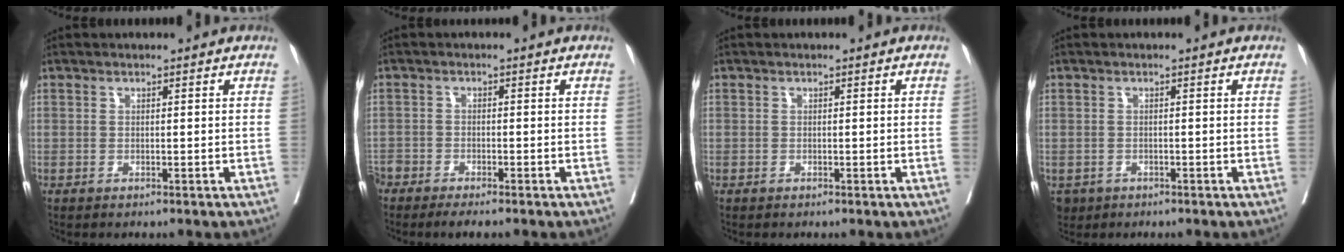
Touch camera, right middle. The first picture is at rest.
{"total": 5.0, "force": [-4.2, 1.1, 2.3], "torque": [-0.039, -0.011, -0.076]}
{"total": 0.0}
{"total": 3.0, "force": [-1.7, 2.4, 0.6], "torque": [-0.008, 0.000, -0.026]}